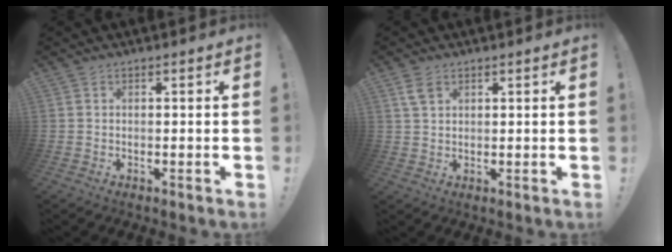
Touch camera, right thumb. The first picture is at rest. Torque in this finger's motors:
{"motor_torque": [-0.33, -0.04, -0.49, 0.45, -0.23]}